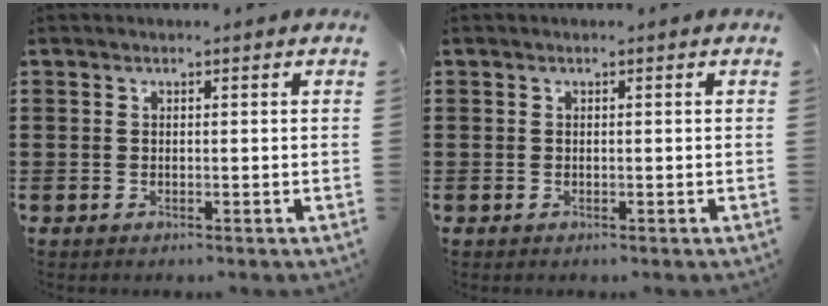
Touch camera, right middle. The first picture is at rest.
{"total": 0.0}